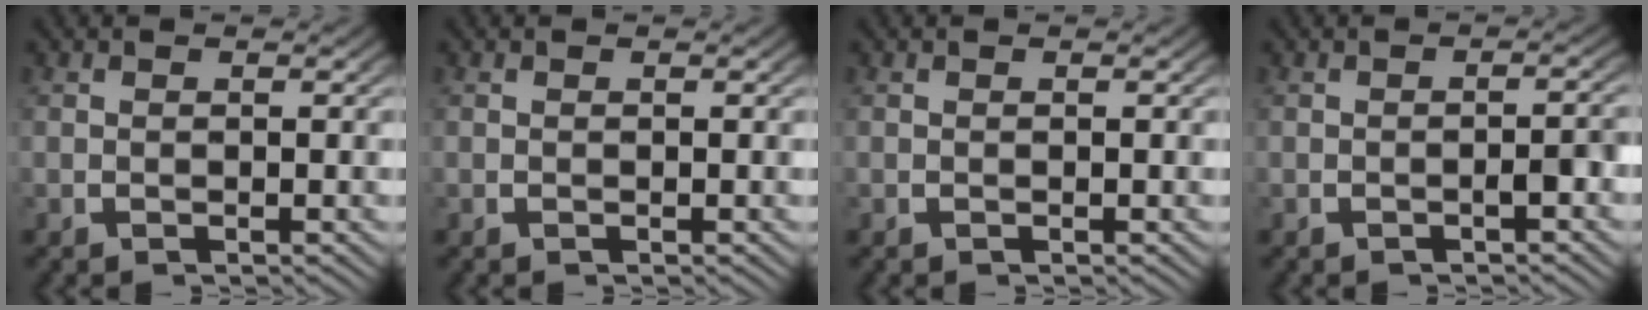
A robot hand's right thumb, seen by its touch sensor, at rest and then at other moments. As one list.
[{"total": 0.0}, {"total": 0.0}, {"total": 1.9, "force": [-0.9, 0.5, 1.6], "torque": [-0.015, 0.004, -0.014]}]